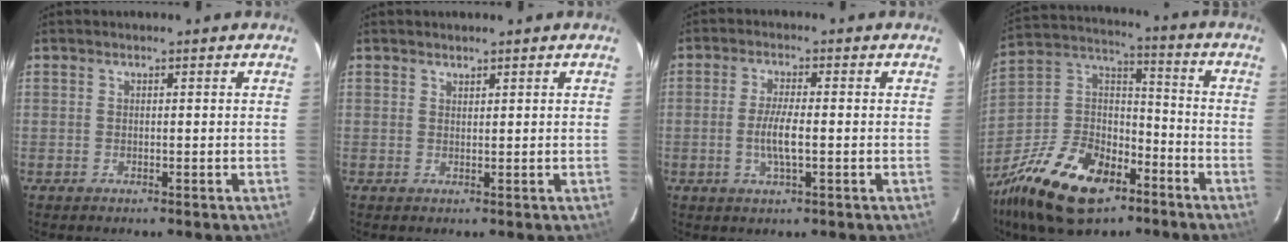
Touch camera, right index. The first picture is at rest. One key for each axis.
{"total": 0.8, "fx": 0.8, "fy": 0.2, "fz": 0.1, "tx": -0.002, "ty": 0.001, "tz": 0.015}
{"total": 5.1, "fx": -1.0, "fy": 1.0, "fz": 4.9, "tx": -0.094, "ty": -0.006, "tz": -0.017}
{"total": 23.6, "fx": -14.1, "fy": 12.8, "fz": 14.0, "tx": -0.307, "ty": 0.001, "tz": -0.241}